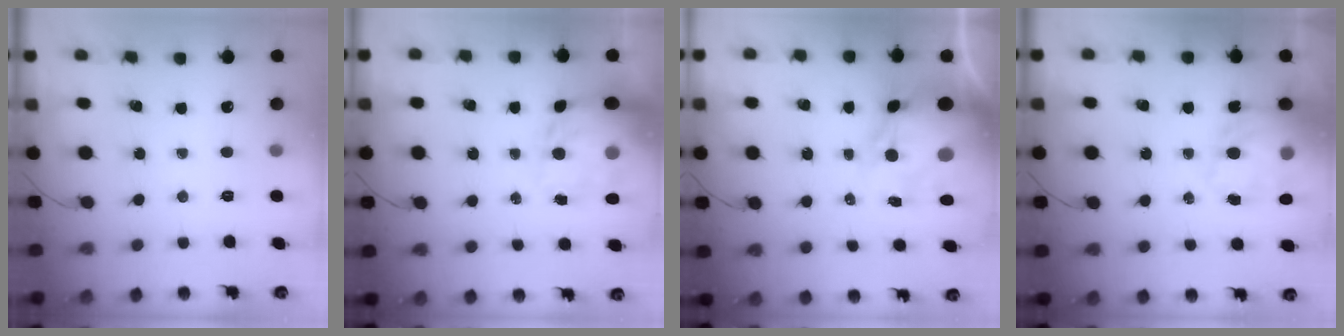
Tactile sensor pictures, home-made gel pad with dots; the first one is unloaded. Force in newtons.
{"total": 16.1, "press": 15.6, "slide": 3.8}
{"total": 15.7, "press": 15.2, "slide": 3.7}
{"total": 18.5, "press": 18.1, "slide": 4.0}